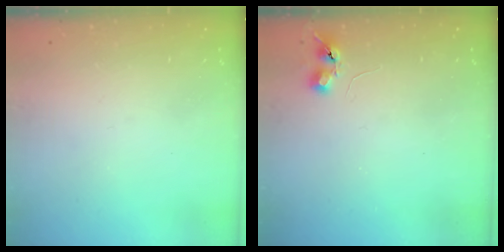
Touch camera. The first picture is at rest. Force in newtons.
{"total": 5.2, "press": 5.1, "slide": 0.9}